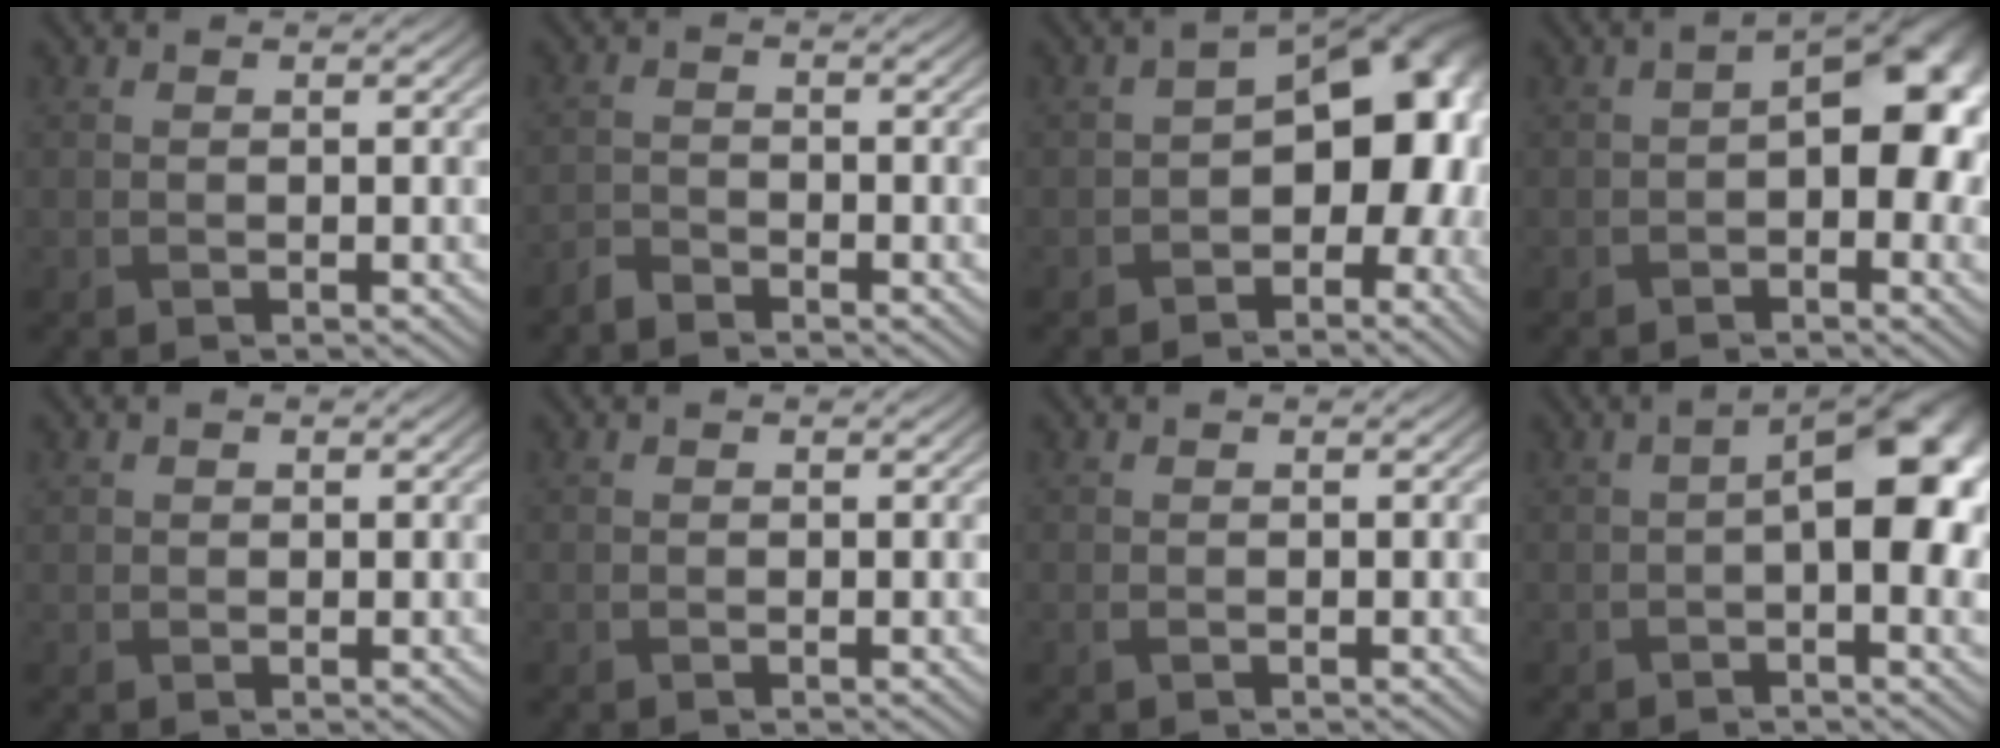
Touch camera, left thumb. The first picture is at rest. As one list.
[{"total": 1.9, "force": [-1.8, 0.3, 0.4], "torque": [-0.011, -0.003, -0.045]}, {"total": 10.1, "force": [-1.7, 6.5, 7.5], "torque": [-0.086, -0.007, -0.035]}, {"total": 9.6, "force": [0.1, 5.4, 7.9], "torque": [-0.099, -0.007, 0.009]}, {"total": 0.9, "force": [0.3, 0.8, 0.1], "torque": [-0.002, -0.003, 0.004]}, {"total": 0.0}, {"total": 0.5, "force": [-0.2, 0.3, 0.4], "torque": [-0.012, -0.003, -0.002]}, {"total": 9.5, "force": [0.2, 4.3, 8.5], "torque": [-0.115, -0.001, 0.007]}]